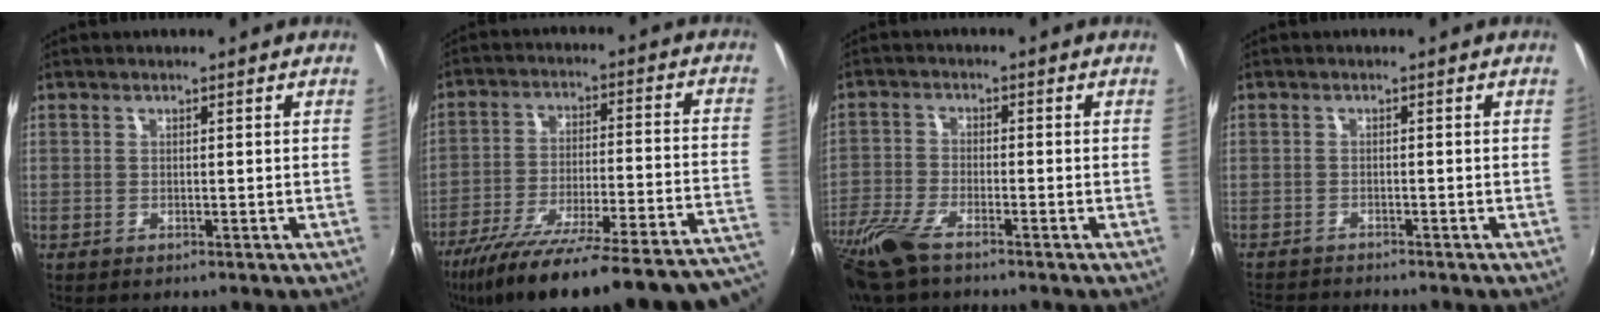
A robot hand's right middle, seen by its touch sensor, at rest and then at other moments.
{"total": 32.2, "force": [-27.0, 2.6, 17.2], "torque": [-0.237, -0.081, -0.384]}
{"total": 9.8, "force": [-7.2, 2.8, 6.0], "torque": [-0.152, -0.030, -0.150]}
{"total": 6.1, "force": [-5.8, 0.7, 1.8], "torque": [-0.053, -0.016, -0.096]}